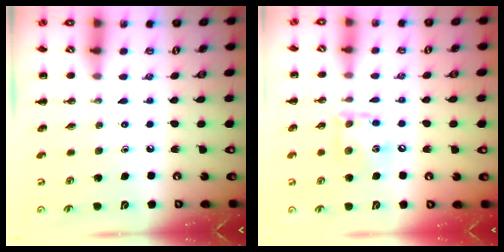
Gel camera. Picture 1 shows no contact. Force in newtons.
{"total": 9.1, "press": 9.1, "slide": 0.8}